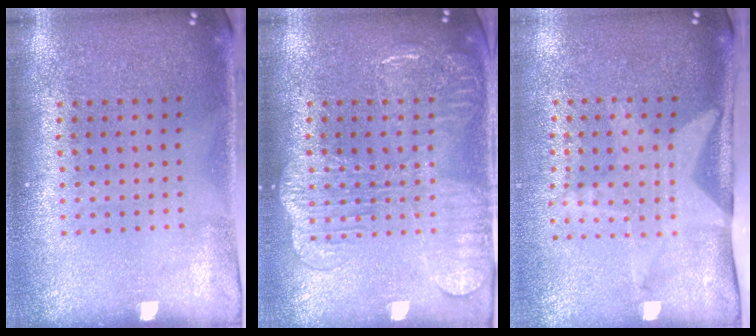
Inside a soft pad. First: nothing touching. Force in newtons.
{"total": 2.2, "press": 2.1, "slide": 0.4}
{"total": 2.1, "press": 1.5, "slide": 1.4}